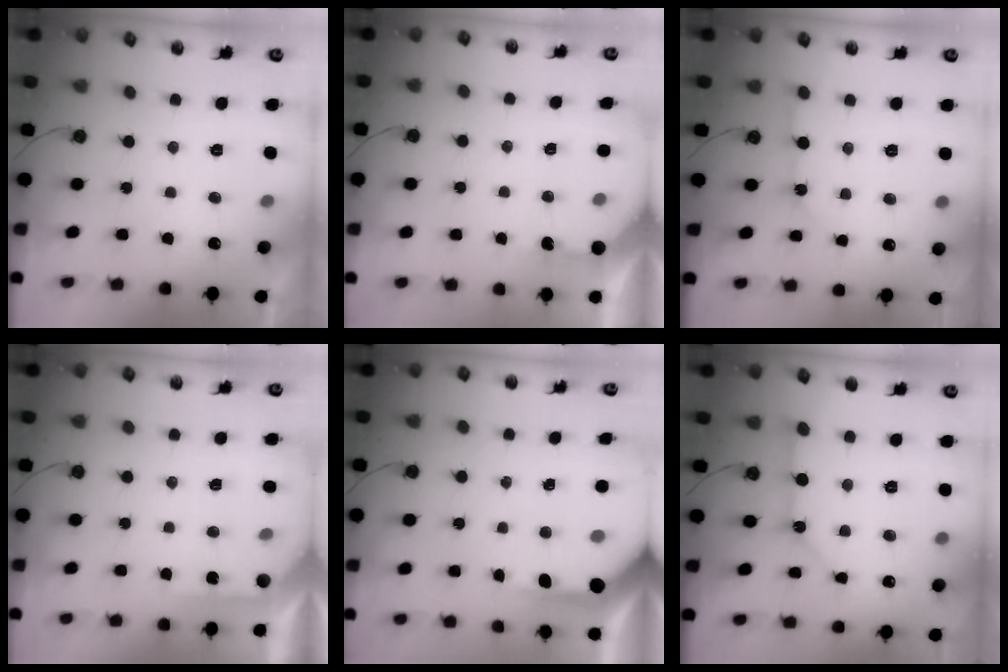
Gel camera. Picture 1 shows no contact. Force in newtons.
{"total": 1.6, "press": 1.5, "slide": 0.3}
{"total": 4.7, "press": 4.7, "slide": 0.3}
{"total": 2.8, "press": 2.8, "slide": 0.2}
{"total": 5.0, "press": 5.0, "slide": 0.1}
{"total": 7.0, "press": 7.0, "slide": 0.7}